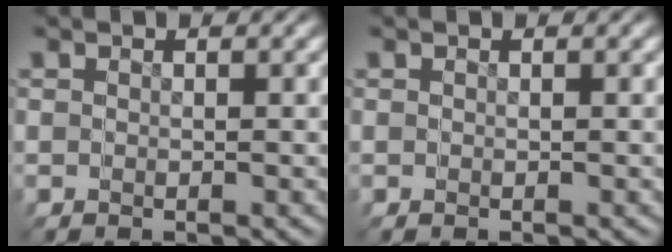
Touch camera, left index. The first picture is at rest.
{"total": 0.0}